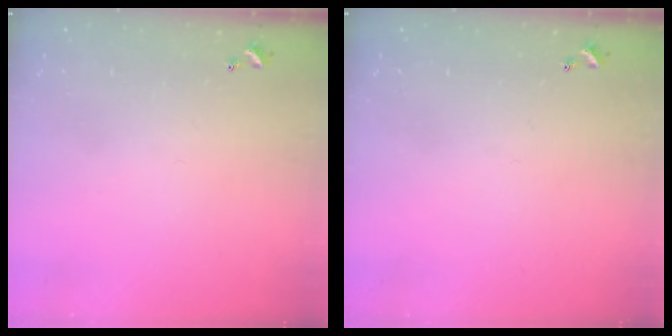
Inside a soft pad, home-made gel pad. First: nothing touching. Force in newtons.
{"total": 0.0}